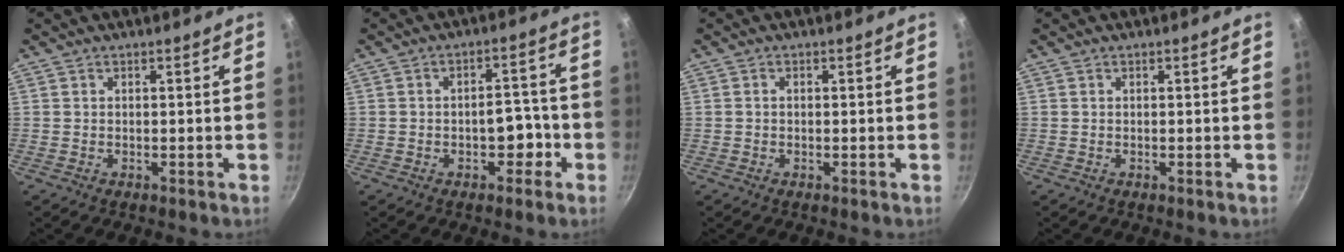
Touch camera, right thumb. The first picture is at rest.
{"total": 5.6, "force": [-2.1, 3.5, 3.9], "torque": [-0.015, 0.029, -0.028]}
{"total": 0.6, "force": [-0.1, 0.4, 0.4], "torque": [-0.006, 0.005, -0.001]}
{"total": 0.0}